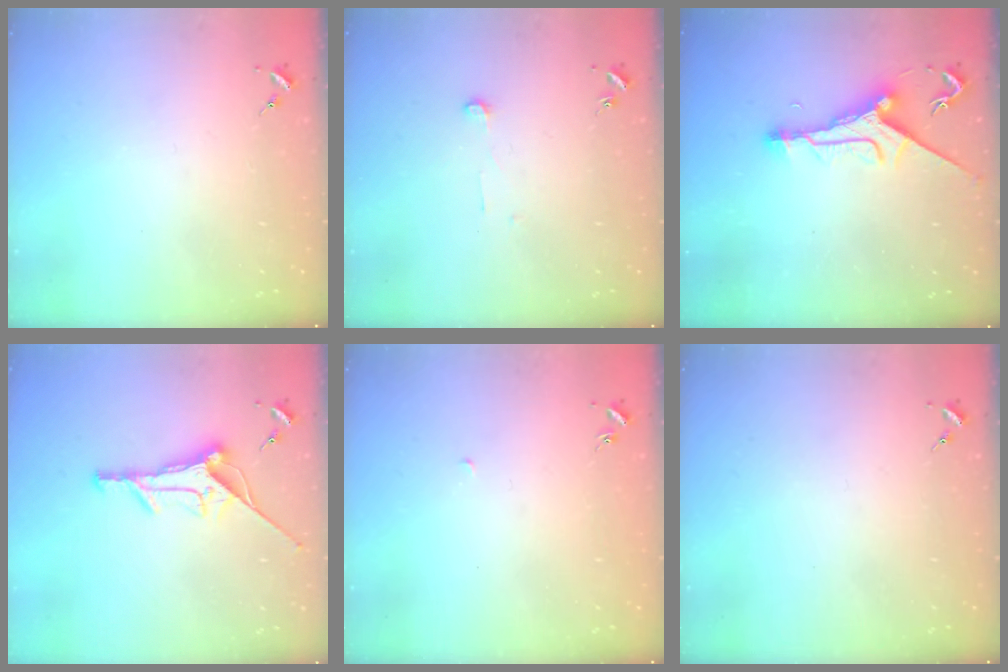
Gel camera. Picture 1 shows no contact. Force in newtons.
{"total": 3.7, "press": 3.7, "slide": 0.3}
{"total": 10.0, "press": 9.9, "slide": 0.7}
{"total": 11.7, "press": 11.7, "slide": 0.8}
{"total": 1.6, "press": 1.6, "slide": 0.1}
{"total": 0.0}